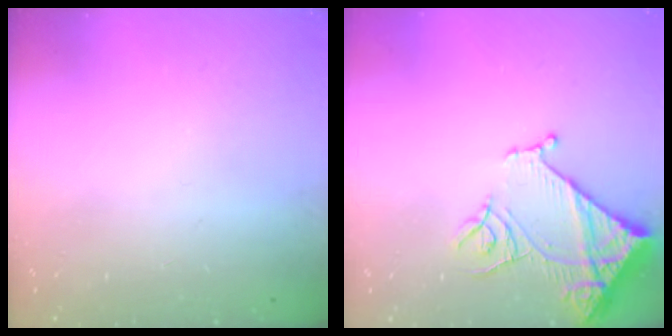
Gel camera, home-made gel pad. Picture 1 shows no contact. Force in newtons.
{"total": 13.0, "press": 13.0, "slide": 1.1}